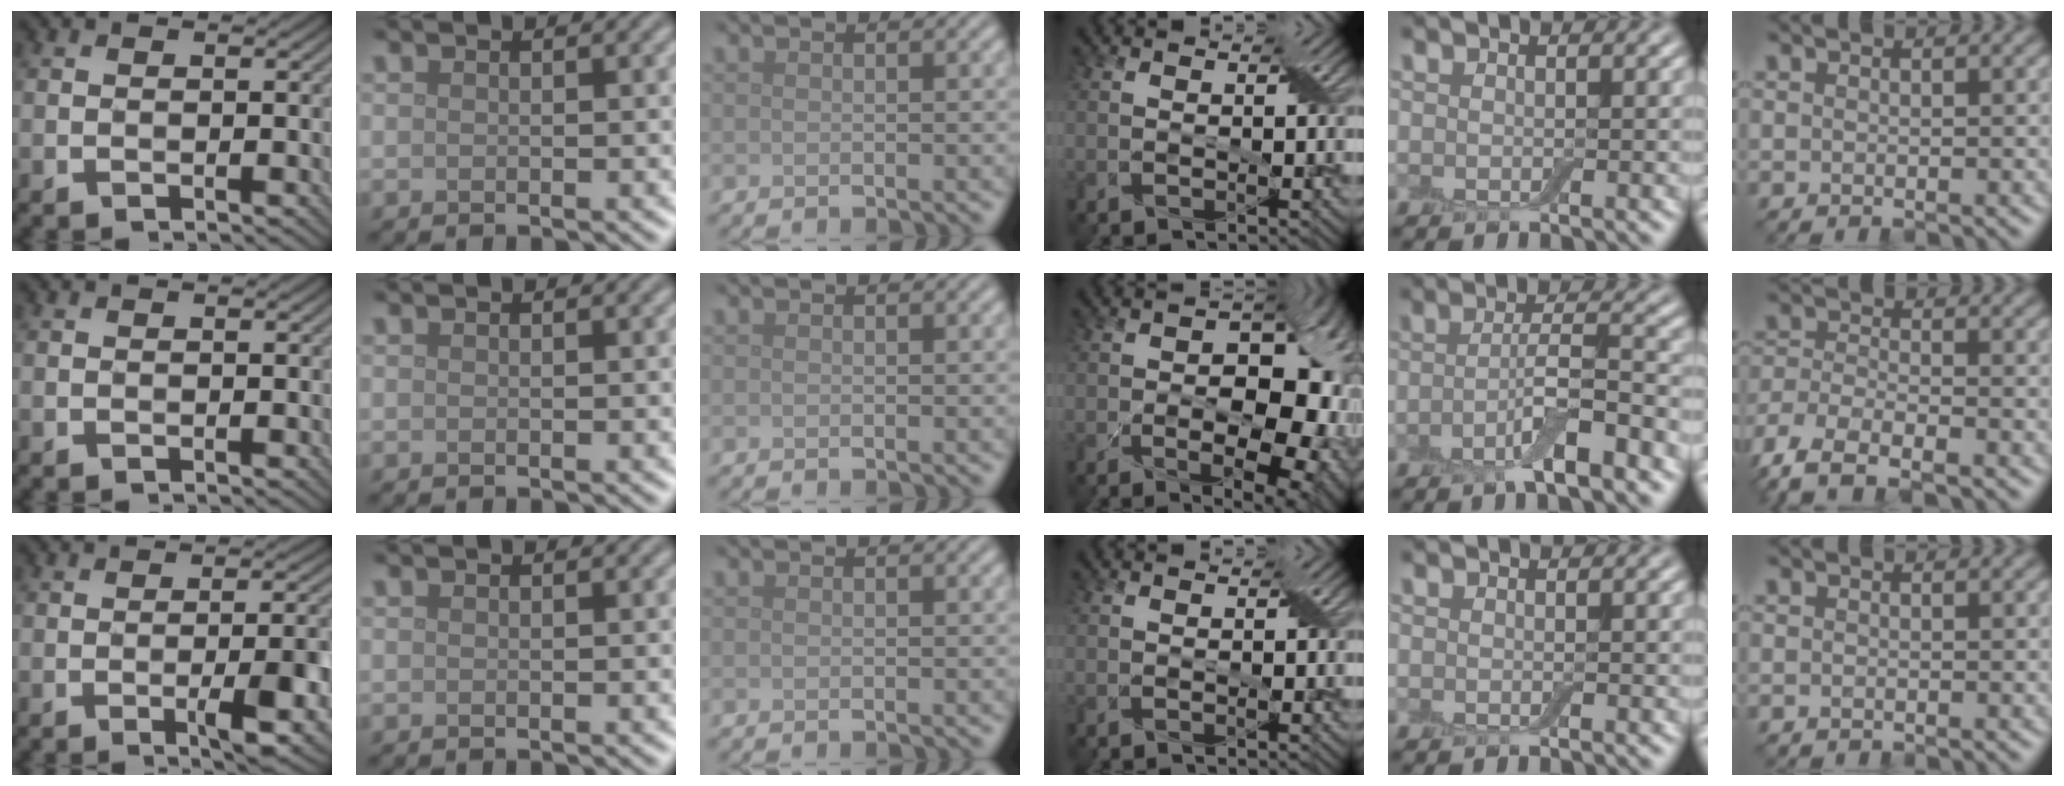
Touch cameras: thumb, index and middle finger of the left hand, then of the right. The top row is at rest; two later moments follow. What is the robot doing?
{"motion": "peel", "object": "adhesive wrap"}